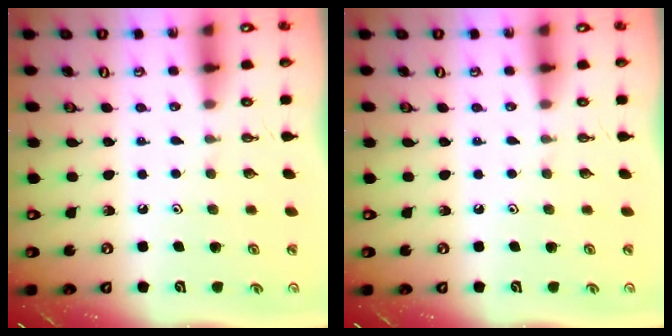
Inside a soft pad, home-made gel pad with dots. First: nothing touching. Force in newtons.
{"total": 0.0}